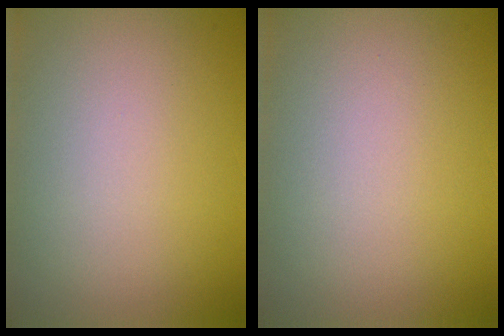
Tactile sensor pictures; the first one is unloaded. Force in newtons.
{"total": 0.0}